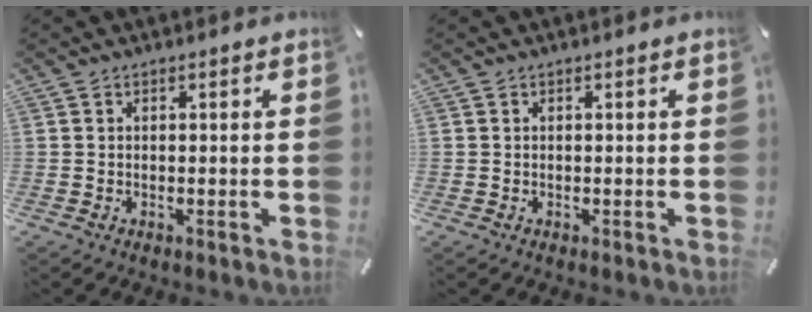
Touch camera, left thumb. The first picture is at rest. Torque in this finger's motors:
{"motor_torque": [0.00, 0.00, 0.00, 0.00, 0.00]}